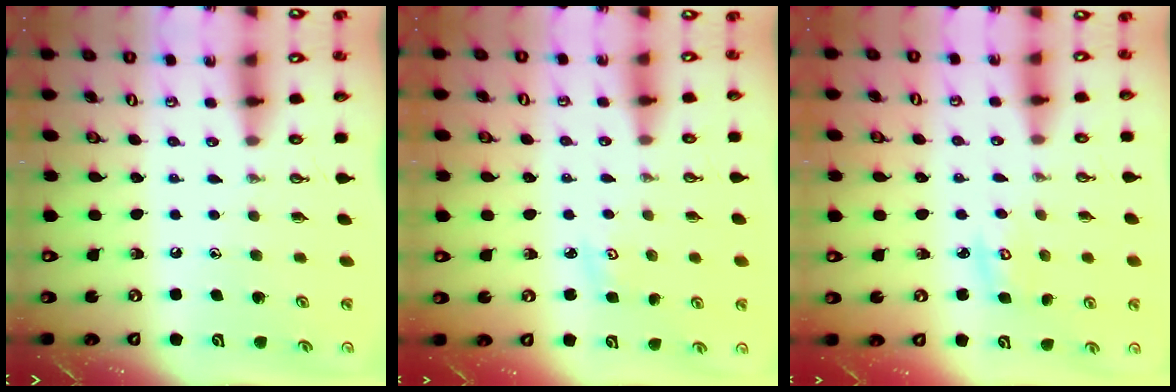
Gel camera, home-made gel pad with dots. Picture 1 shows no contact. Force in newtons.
{"total": 2.5, "press": 2.4, "slide": 0.4}
{"total": 3.8, "press": 3.8, "slide": 0.3}